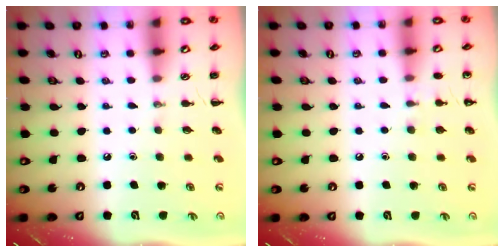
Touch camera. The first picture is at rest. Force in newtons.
{"total": 5.5, "press": 5.3, "slide": 1.6}